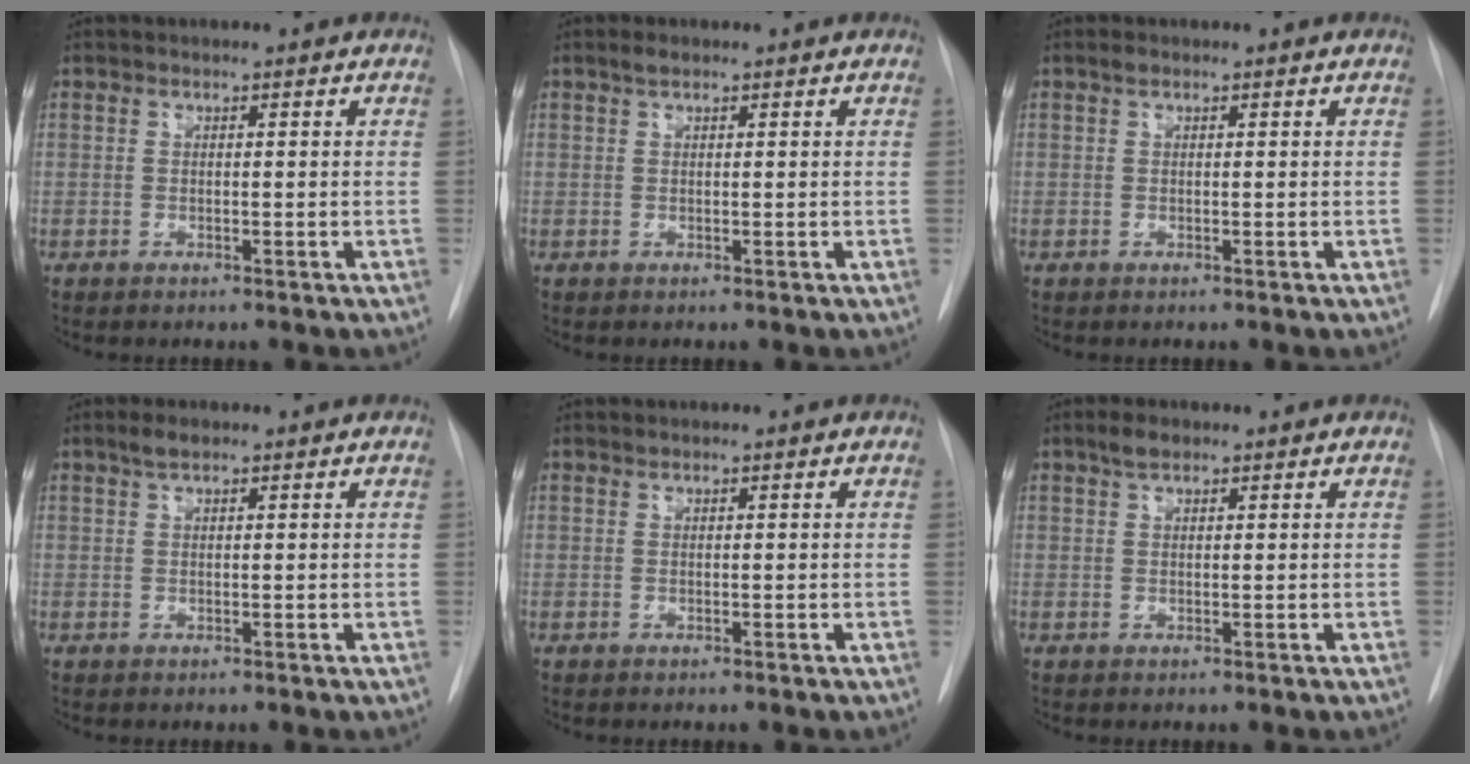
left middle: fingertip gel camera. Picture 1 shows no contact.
{"total": 1.0, "force": [0.8, 0.3, 0.6], "torque": [-0.015, 0.004, 0.016]}
{"total": 0.5, "force": [0.4, 0.2, 0.2], "torque": [-0.007, 0.006, 0.007]}
{"total": 1.6, "force": [1.1, 0.4, 1.0], "torque": [-0.024, 0.006, 0.023]}
{"total": 0.0}
{"total": 1.8, "force": [1.3, 0.7, 1.0], "torque": [-0.024, 0.006, 0.025]}